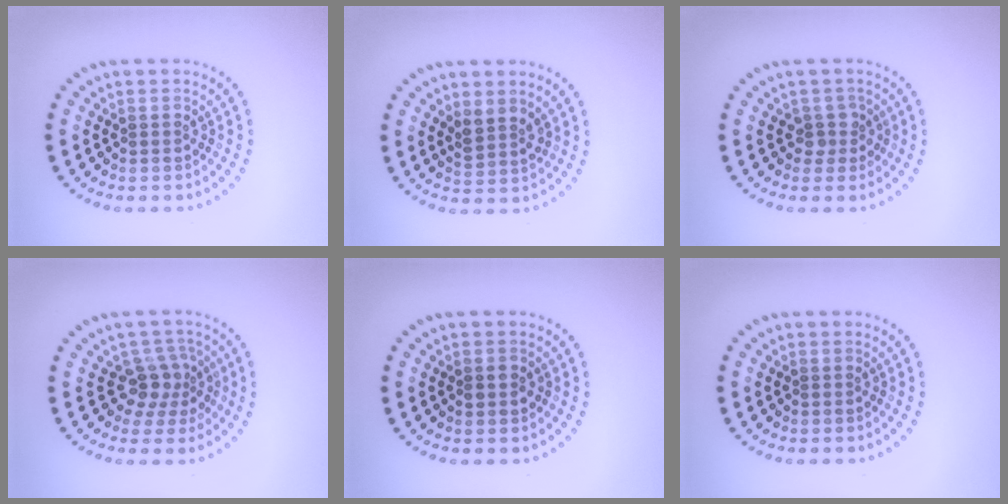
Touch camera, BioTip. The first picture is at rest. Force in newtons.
{"total": 2.2, "press": 1.7, "slide": 1.3}
{"total": 1.7, "press": 1.3, "slide": 1.2}
{"total": 2.9, "press": 2.1, "slide": 1.9}
{"total": 1.0, "press": 1.0, "slide": 0.0}
{"total": 0.0}